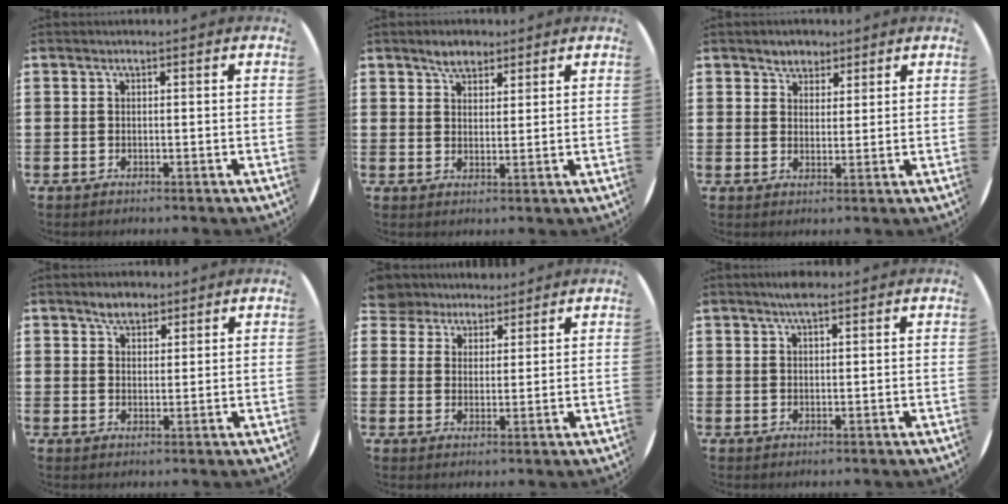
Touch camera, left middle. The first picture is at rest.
{"total": 3.2, "force": [2.7, 1.5, 0.9], "torque": [-0.014, 0.004, 0.048]}
{"total": 2.6, "force": [2.3, 1.3, -0.2], "torque": [0.005, -0.001, 0.043]}
{"total": 2.9, "force": [2.5, 1.4, 0.8], "torque": [-0.012, 0.002, 0.046]}
{"total": 4.7, "force": [4.3, 1.9, -0.4], "torque": [-0.012, -0.003, 0.084]}
{"total": 2.3, "force": [1.9, 0.6, 1.1], "torque": [-0.025, 0.004, 0.035]}